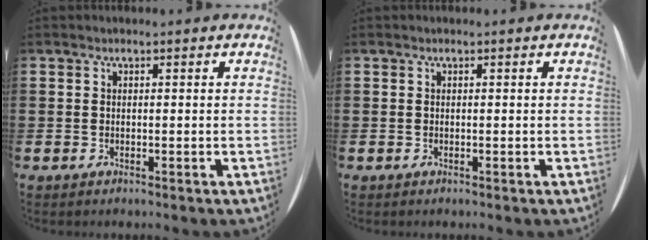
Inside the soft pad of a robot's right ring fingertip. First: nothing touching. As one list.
[{"total": 0.0}]